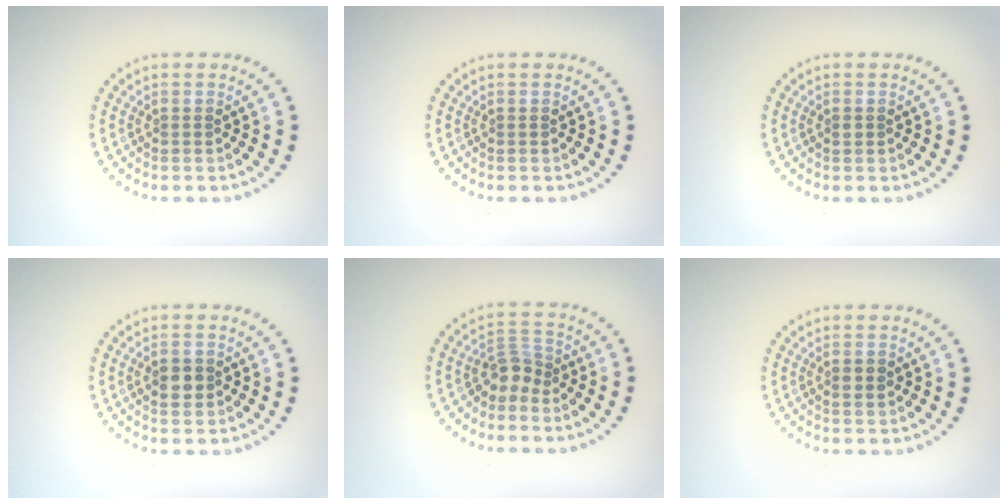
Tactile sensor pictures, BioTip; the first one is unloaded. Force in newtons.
{"total": 0.0}
{"total": 0.6, "press": 0.6, "slide": 0.1}
{"total": 2.4, "press": 2.4, "slide": 0.2}
{"total": 2.2, "press": 1.6, "slide": 1.5}
{"total": 1.2, "press": 1.1, "slide": 0.3}